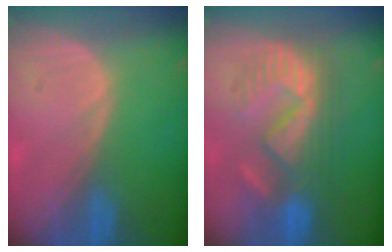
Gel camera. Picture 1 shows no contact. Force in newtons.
{"total": 9.1, "press": 9.1, "slide": 1.1}